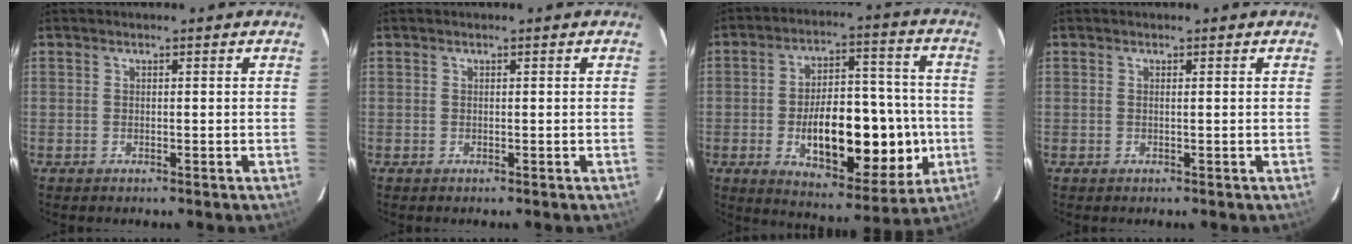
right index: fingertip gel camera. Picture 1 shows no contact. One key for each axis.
{"total": 0.0}
{"total": 18.9, "fx": -3.7, "fy": 8.1, "fz": 16.6, "tx": -0.247, "ty": 0.017, "tz": -0.043}
{"total": 0.0}